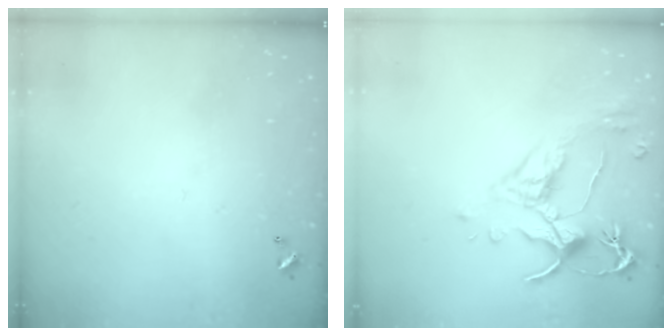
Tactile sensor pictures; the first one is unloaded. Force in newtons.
{"total": 2.5, "press": 2.1, "slide": 1.4}